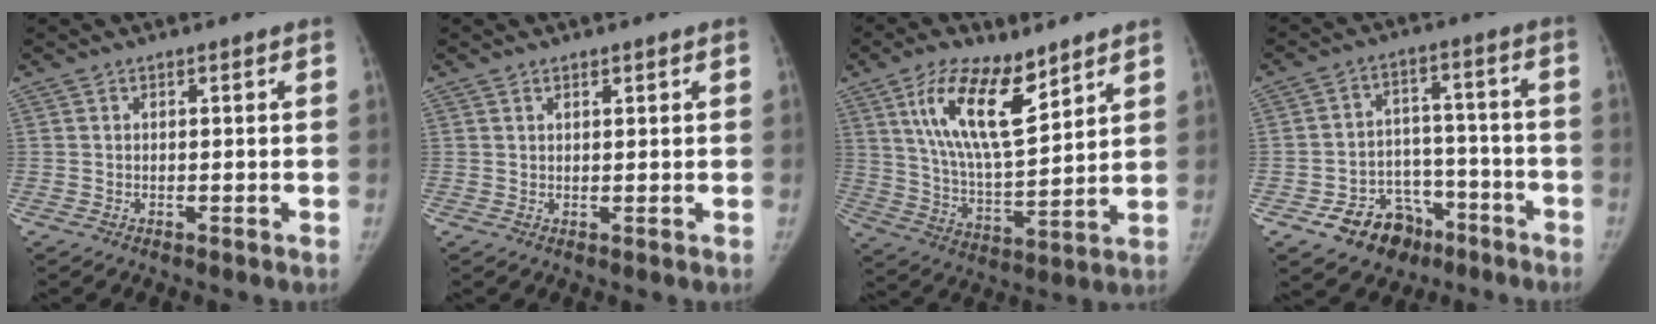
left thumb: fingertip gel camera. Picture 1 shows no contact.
{"total": 0.9, "force": [0.6, 0.4, 0.4], "torque": [-0.004, -0.003, 0.010]}
{"total": 16.0, "force": [8.9, 6.3, 11.8], "torque": [-0.186, -0.047, 0.169]}
{"total": 11.9, "force": [-7.1, 8.5, 4.4], "torque": [-0.030, 0.064, -0.098]}